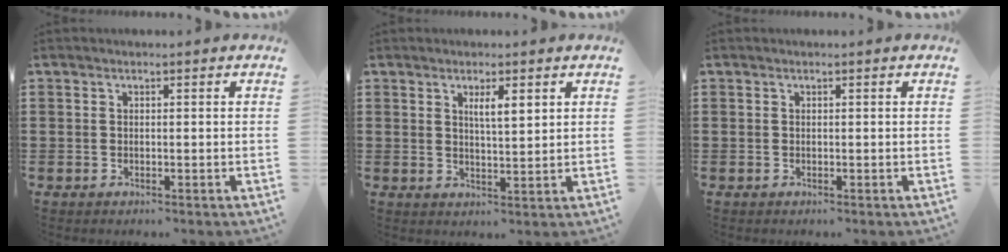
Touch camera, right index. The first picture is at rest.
{"total": 3.2, "force": [1.4, 0.6, 2.8], "torque": [-0.050, 0.000, 0.019]}
{"total": 0.0}